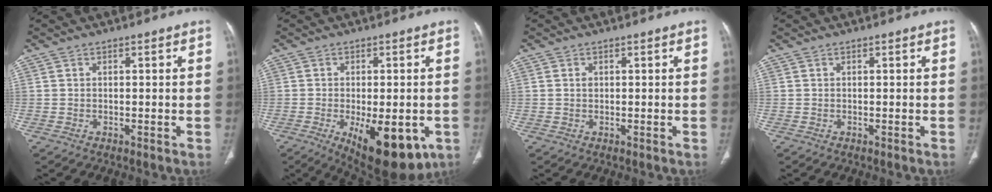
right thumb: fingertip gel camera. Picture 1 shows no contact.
{"total": 15.3, "force": [-5.4, 6.9, 12.5], "torque": [-0.153, -0.006, -0.058]}
{"total": 0.8, "force": [0.2, 0.6, 0.5], "torque": [-0.009, 0.001, 0.005]}
{"total": 0.0}